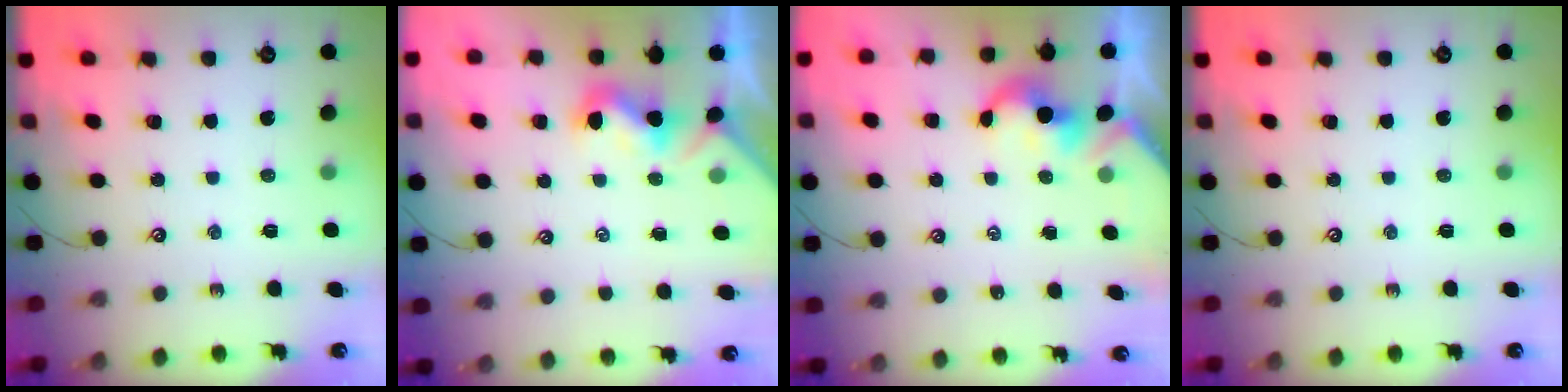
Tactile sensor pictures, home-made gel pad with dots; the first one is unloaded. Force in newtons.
{"total": 0.9, "press": 0.9, "slide": 0.4}
{"total": 2.0, "press": 2.0, "slide": 0.4}
{"total": 0.0}